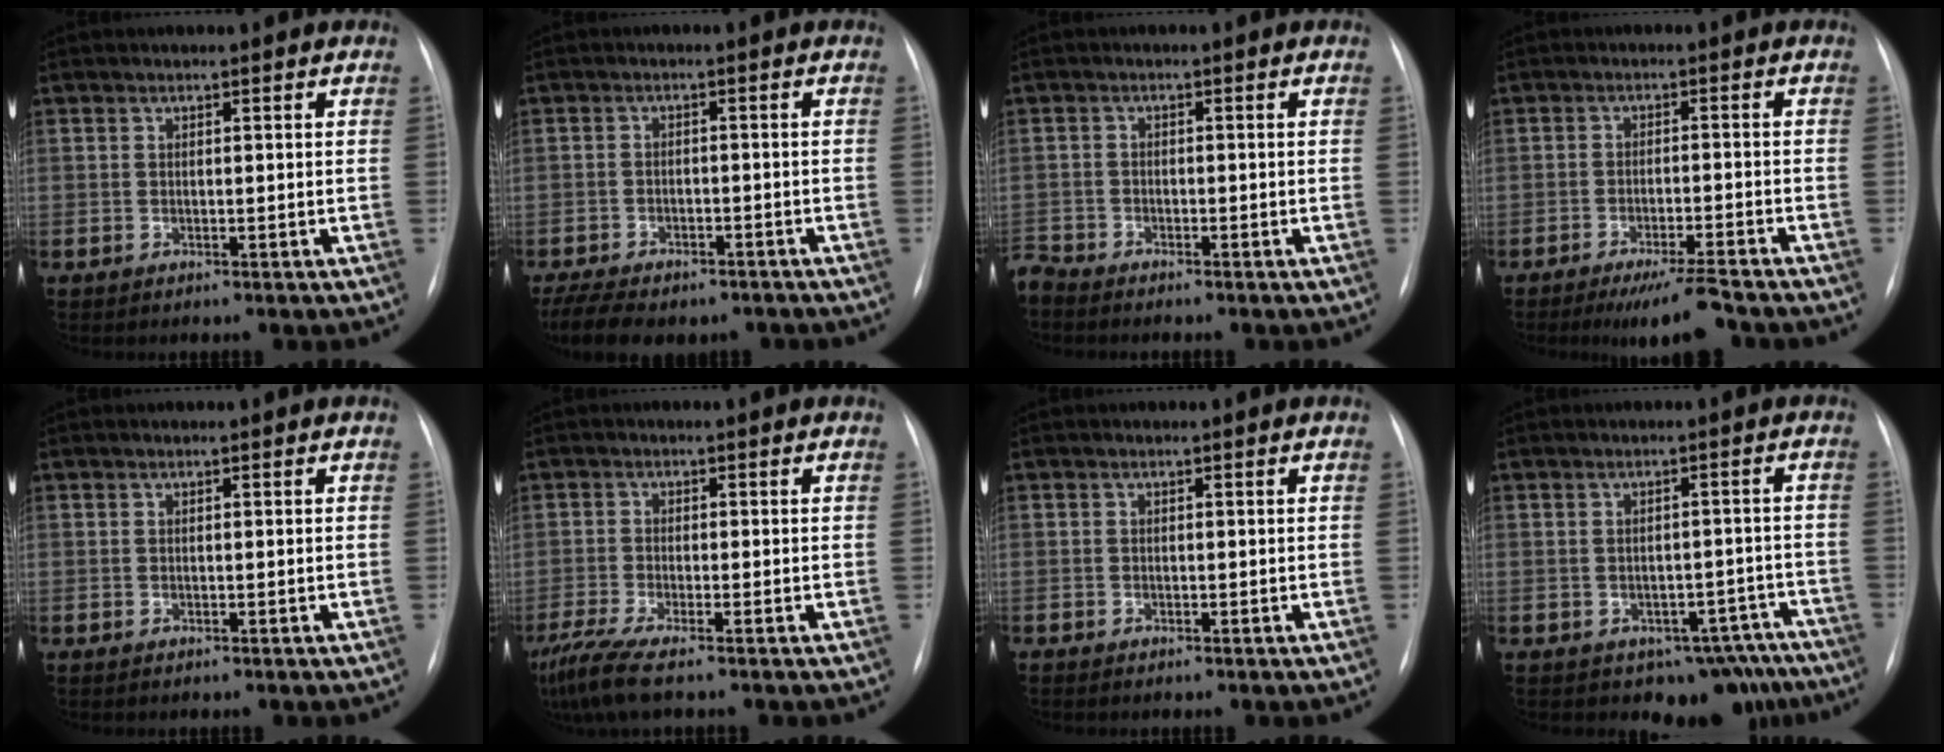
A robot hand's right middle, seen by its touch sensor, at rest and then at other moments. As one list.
[{"total": 12.8, "force": [-9.8, 5.6, 5.9], "torque": [-0.121, -0.001, -0.135]}, {"total": 2.5, "force": [-2.5, 0.2, 0.1], "torque": [0.001, -0.012, -0.047]}, {"total": 6.8, "force": [-5.7, 0.2, 3.7], "torque": [-0.051, -0.017, -0.093]}, {"total": 0.0}, {"total": 6.2, "force": [-4.7, 0.3, 4.2], "torque": [-0.085, -0.021, -0.086]}, {"total": 0.0}, {"total": 9.5, "force": [-7.5, 5.5, 1.7], "torque": [0.014, 0.029, -0.086]}]